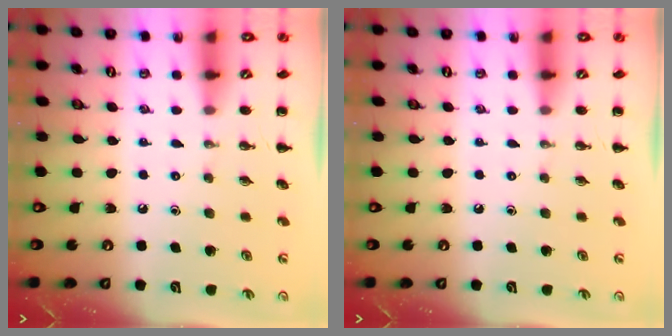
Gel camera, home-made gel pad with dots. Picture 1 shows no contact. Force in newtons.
{"total": 0.0}